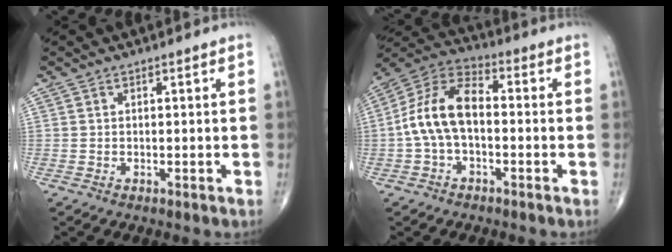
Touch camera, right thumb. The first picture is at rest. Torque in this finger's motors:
{"motor_torque": [0.16, 0.15, 0.80, -0.06, 0.26]}